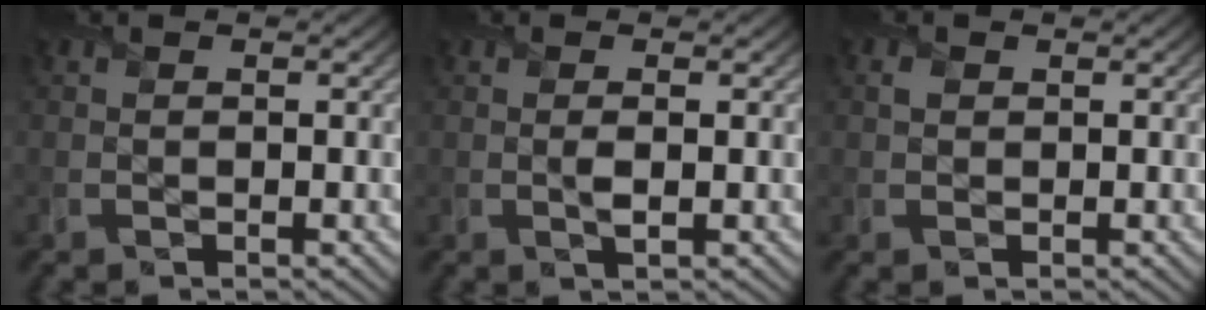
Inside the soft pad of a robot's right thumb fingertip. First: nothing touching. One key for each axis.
{"total": 1.4, "fx": 0.2, "fy": 0.2, "fz": 1.4, "tx": -0.029, "ty": 0.001, "tz": 0.000}
{"total": 1.0, "fx": 0.5, "fy": 0.8, "fz": 0.4, "tx": -0.009, "ty": 0.000, "tz": 0.008}